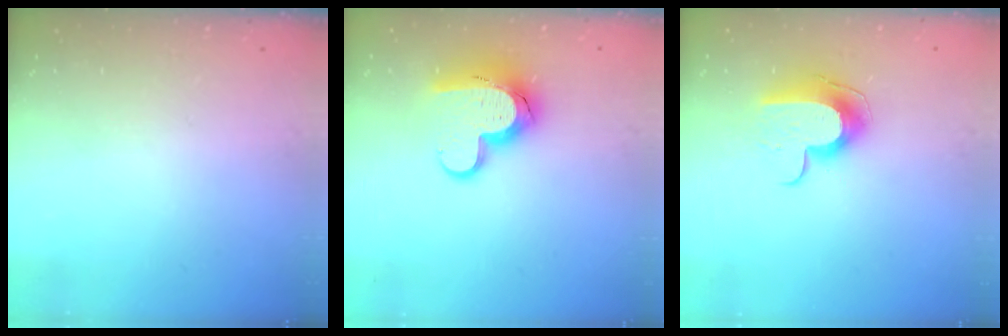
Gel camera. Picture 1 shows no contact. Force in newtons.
{"total": 13.6, "press": 13.5, "slide": 1.3}
{"total": 11.5, "press": 11.4, "slide": 0.9}